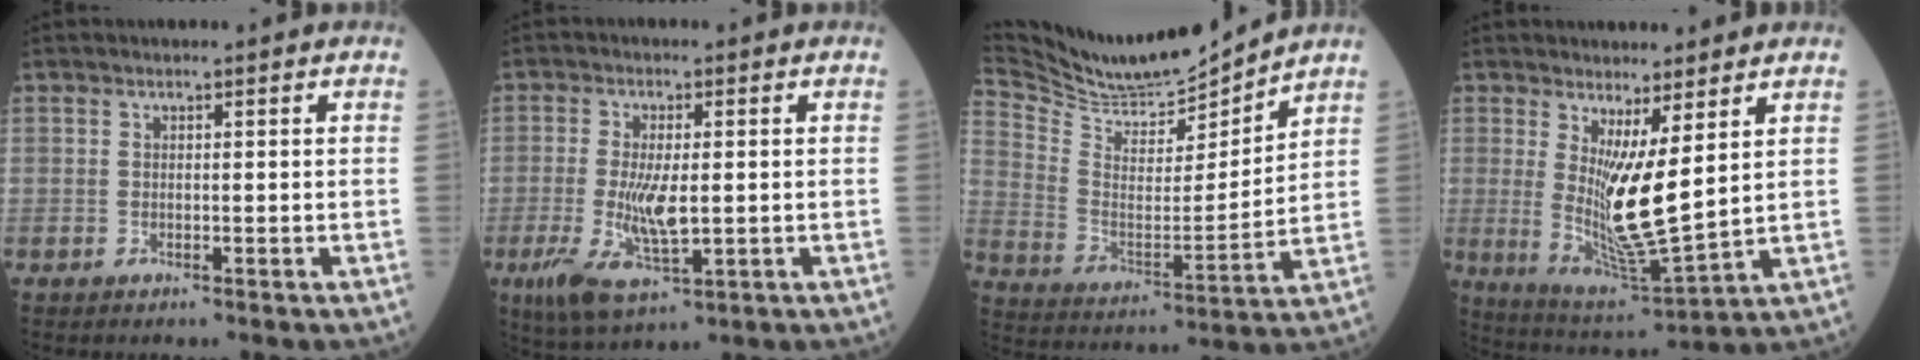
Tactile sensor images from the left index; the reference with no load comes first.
{"total": 7.9, "force": [-1.3, 2.4, 7.4], "torque": [-0.157, -0.017, -0.017]}
{"total": 14.1, "force": [13.9, 0.3, 2.4], "torque": [-0.068, -0.007, 0.253]}
{"total": 9.7, "force": [2.3, 0.9, 9.4], "torque": [-0.187, -0.038, 0.052]}